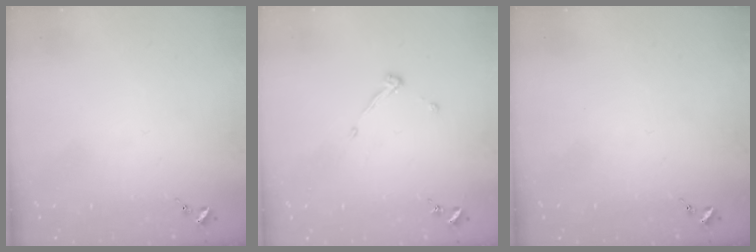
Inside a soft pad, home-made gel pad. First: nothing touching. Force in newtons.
{"total": 3.9, "press": 3.9, "slide": 0.6}
{"total": 0.0}